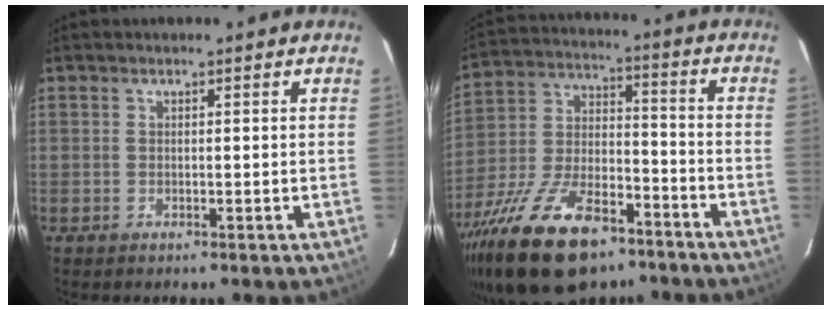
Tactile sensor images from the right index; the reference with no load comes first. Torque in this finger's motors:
{"motor_torque": [1.17, -0.97, 1.06, 0.21]}